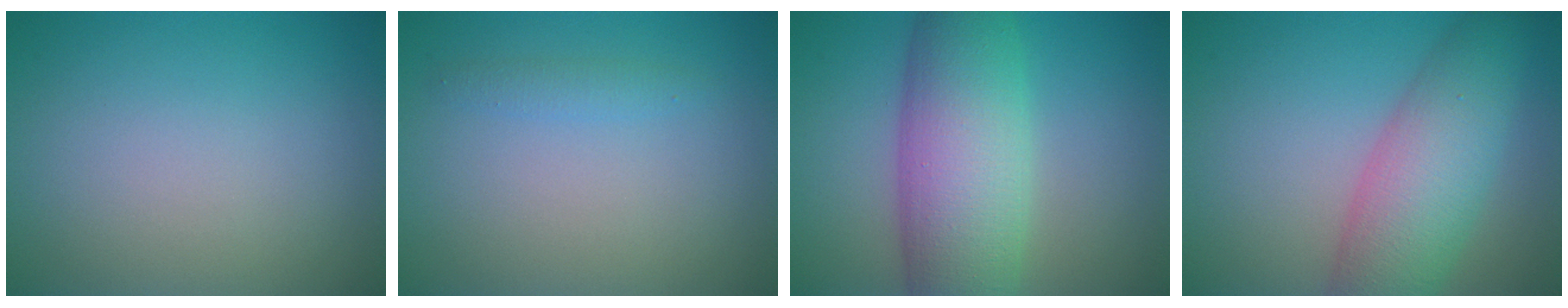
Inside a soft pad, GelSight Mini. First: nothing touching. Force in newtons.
{"total": 1.1, "press": 1.1, "slide": 0.1}
{"total": 9.7, "press": 9.7, "slide": 0.1}
{"total": 7.4, "press": 7.4, "slide": 0.2}